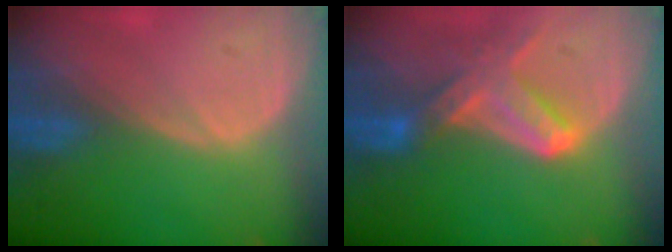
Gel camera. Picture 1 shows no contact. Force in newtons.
{"total": 7.2, "press": 6.6, "slide": 2.9}